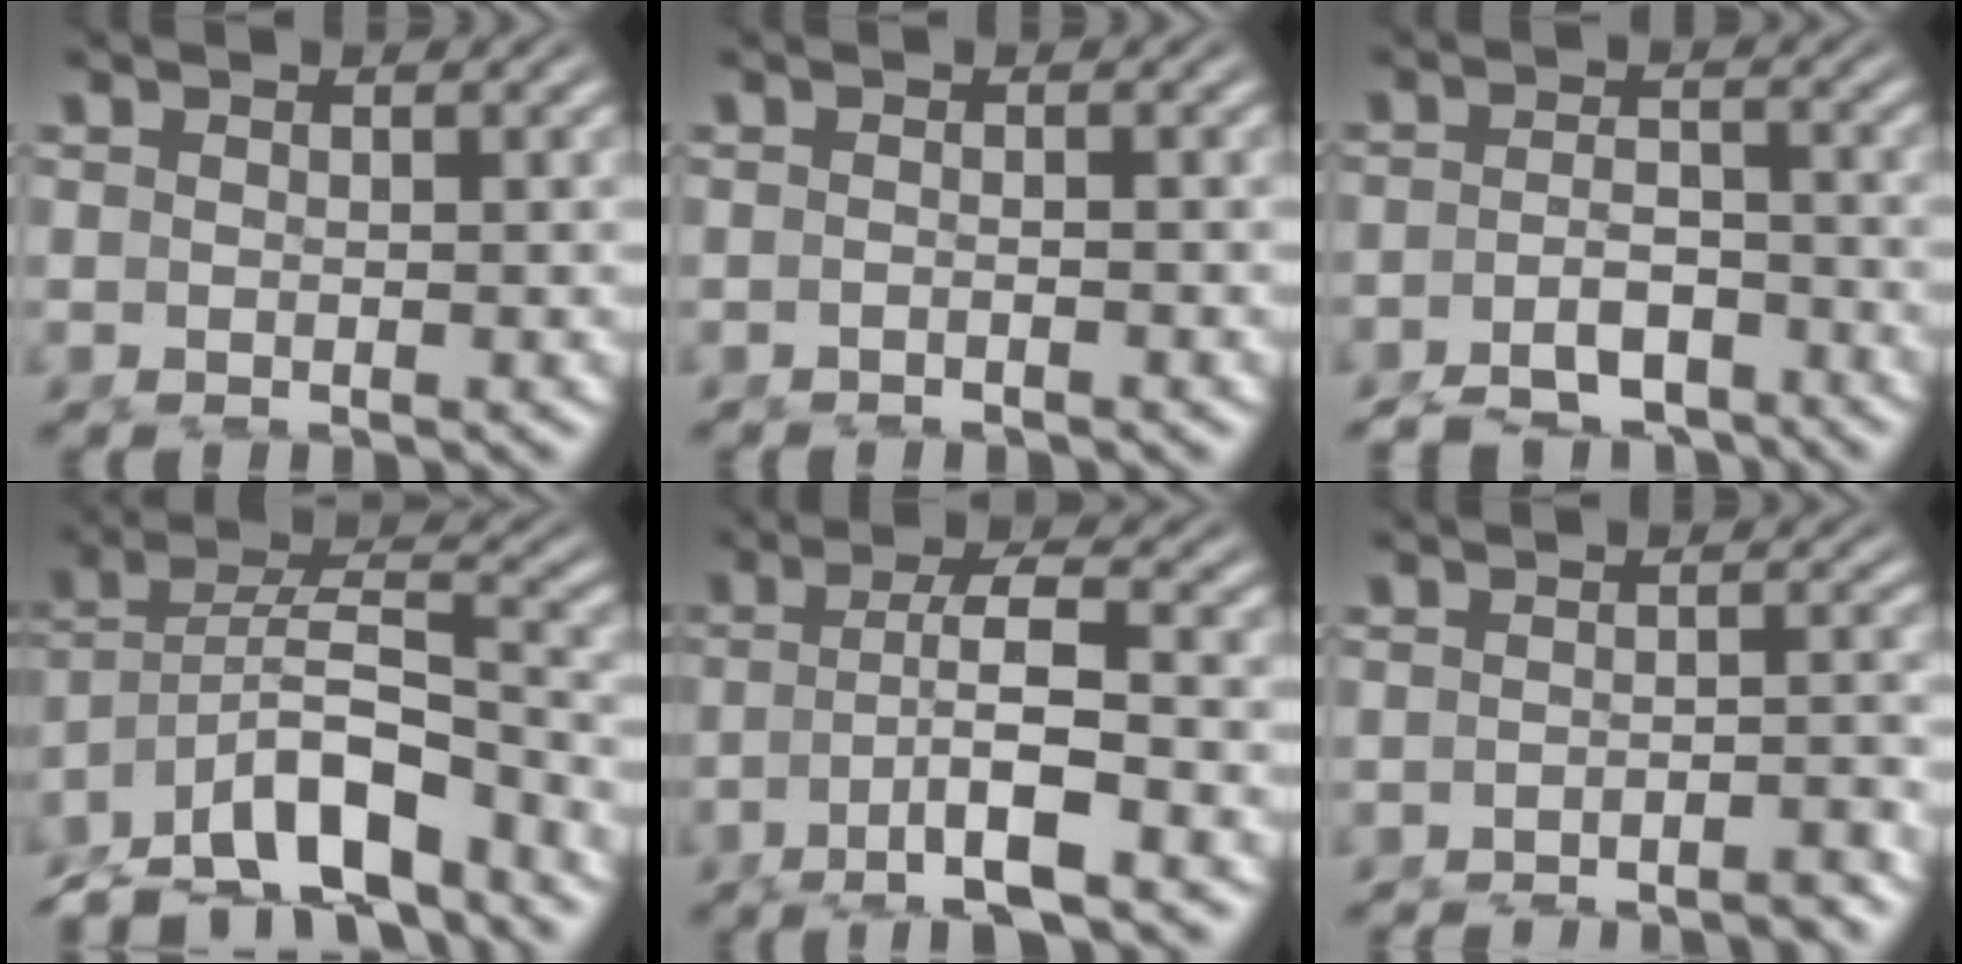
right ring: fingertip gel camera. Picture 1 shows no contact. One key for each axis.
{"total": 1.0, "fx": -0.8, "fy": -0.4, "fz": 0.2, "tx": -0.004, "ty": 0.009, "tz": -0.021}
{"total": 7.7, "fx": -6.8, "fy": 2.8, "fz": 2.4, "tx": -0.020, "ty": -0.013, "tz": -0.105}
{"total": 8.7, "fx": -3.8, "fy": 5.9, "fz": 5.1, "tx": -0.096, "ty": -0.016, "tz": -0.061}
{"total": 5.0, "fx": -1.4, "fy": 0.8, "fz": 4.7, "tx": -0.081, "ty": -0.012, "tz": -0.016}
{"total": 3.5, "fx": -3.5, "fy": -0.1, "fz": 0.6, "tx": -0.001, "ty": 0.001, "tz": -0.057}